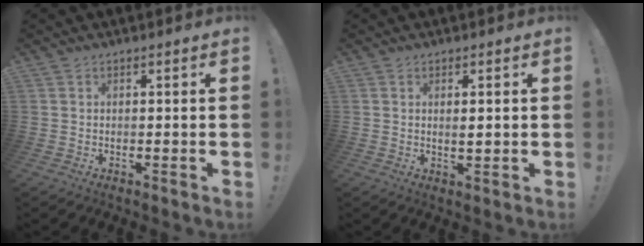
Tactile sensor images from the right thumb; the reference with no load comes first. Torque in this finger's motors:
{"motor_torque": [-0.25, 0.20, -0.43, 0.02, 0.08]}